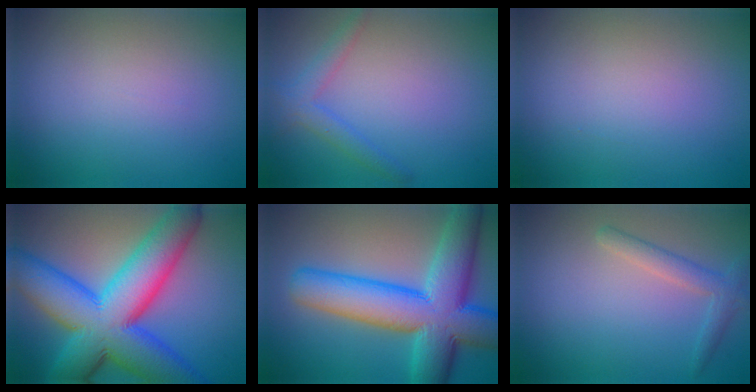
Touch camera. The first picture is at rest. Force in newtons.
{"total": 2.2, "press": 2.2, "slide": 0.0}
{"total": 0.0}
{"total": 15.0, "press": 15.0, "slide": 0.4}
{"total": 12.6, "press": 12.6, "slide": 0.4}
{"total": 2.2, "press": 2.2, "slide": 0.1}